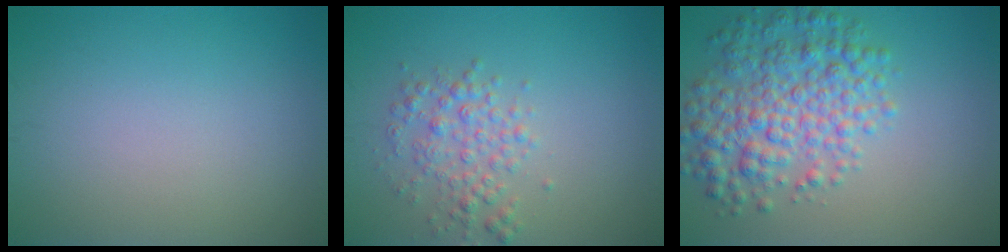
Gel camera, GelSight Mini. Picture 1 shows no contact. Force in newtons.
{"total": 2.8, "press": 2.8, "slide": 0.0}
{"total": 6.4, "press": 6.4, "slide": 0.1}